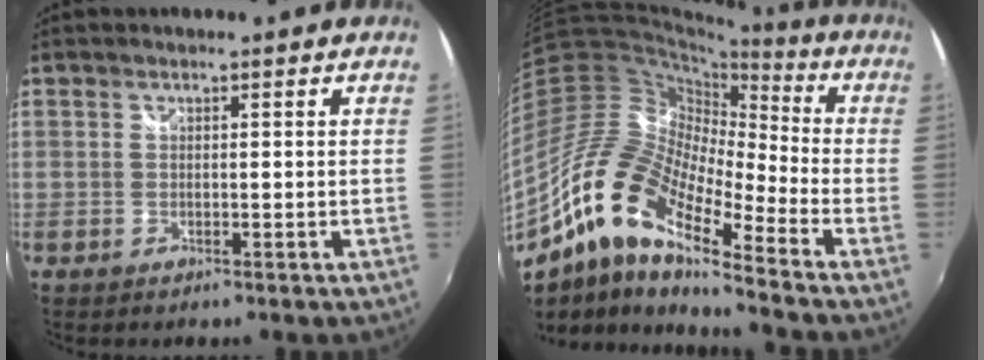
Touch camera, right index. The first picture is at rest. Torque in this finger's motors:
{"motor_torque": [1.01, -1.13, 0.72, 0.18]}